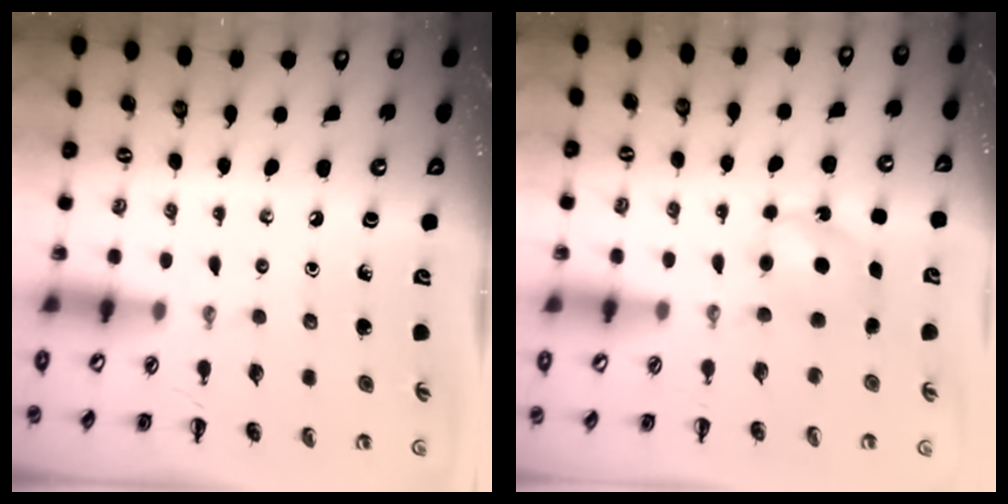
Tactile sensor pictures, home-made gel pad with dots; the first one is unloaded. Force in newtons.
{"total": 5.6, "press": 5.4, "slide": 1.5}